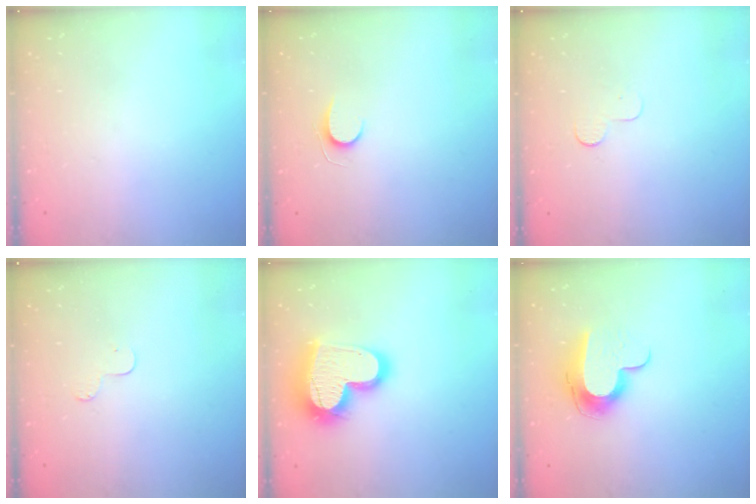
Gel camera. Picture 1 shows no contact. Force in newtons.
{"total": 5.4, "press": 5.4, "slide": 0.5}
{"total": 2.9, "press": 2.9, "slide": 0.3}
{"total": 3.3, "press": 3.3, "slide": 0.3}
{"total": 21.2, "press": 21.1, "slide": 1.9}
{"total": 11.2, "press": 11.1, "slide": 0.7}